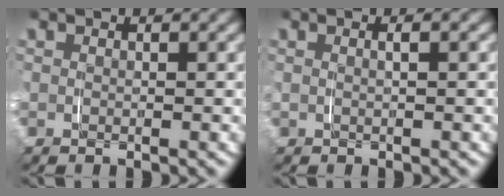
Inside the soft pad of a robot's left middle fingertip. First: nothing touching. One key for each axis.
{"total": 0.9, "fx": 0.2, "fy": 0.1, "fz": 0.9, "tx": -0.018, "ty": 0.005, "tz": 0.003}